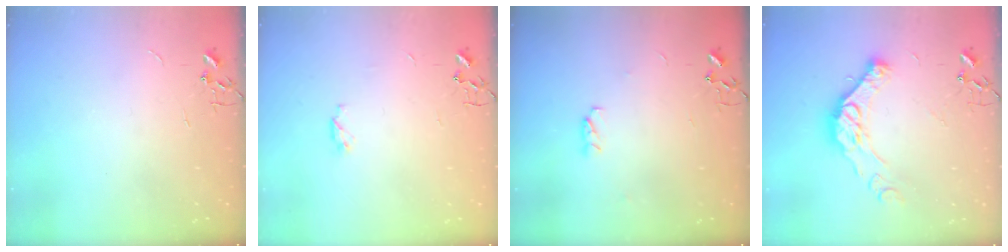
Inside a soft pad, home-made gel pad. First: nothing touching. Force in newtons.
{"total": 3.3, "press": 3.2, "slide": 0.6}
{"total": 3.5, "press": 3.4, "slide": 1.0}
{"total": 15.5, "press": 15.4, "slide": 1.7}